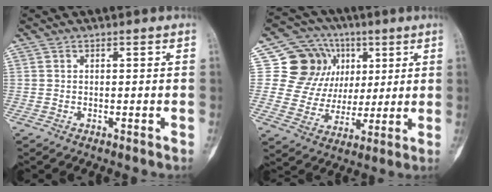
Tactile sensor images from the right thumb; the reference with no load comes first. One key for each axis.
{"total": 14.9, "fx": 4.9, "fy": 13.3, "fz": 4.6, "tx": -0.030, "ty": 0.006, "tz": 0.091}